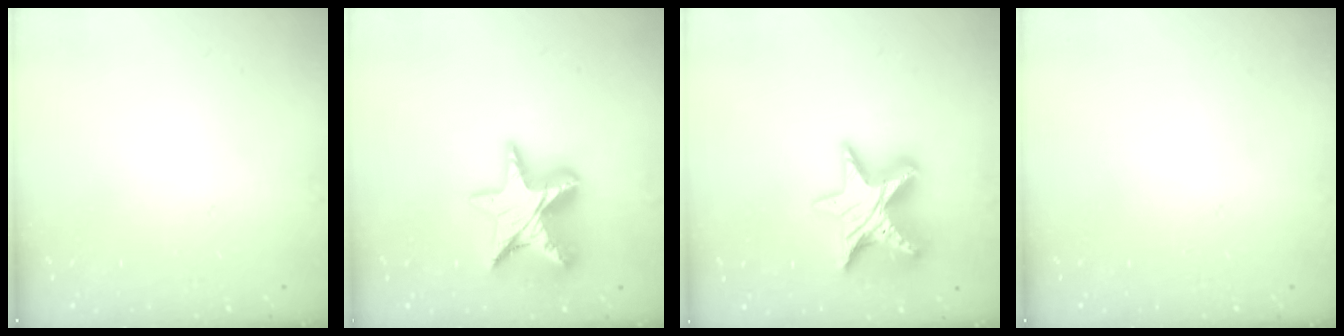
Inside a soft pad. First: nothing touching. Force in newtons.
{"total": 16.4, "press": 16.3, "slide": 1.3}
{"total": 14.7, "press": 14.6, "slide": 1.2}
{"total": 0.0}